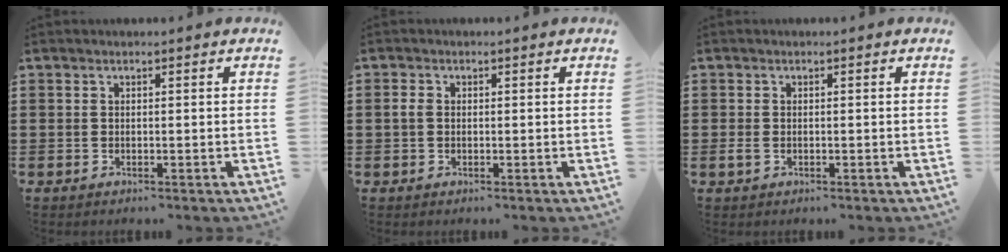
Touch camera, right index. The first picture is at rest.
{"total": 1.2, "force": [0.1, 0.9, 0.8], "torque": [-0.027, 0.003, -0.002]}
{"total": 1.0, "force": [-0.3, 0.6, 0.8], "torque": [-0.025, -0.003, -0.008]}